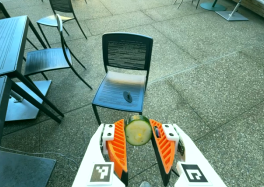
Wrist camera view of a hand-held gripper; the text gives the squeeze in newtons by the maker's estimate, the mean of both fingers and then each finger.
{"total": 9.9, "left": 9.6, "right": 10.2}